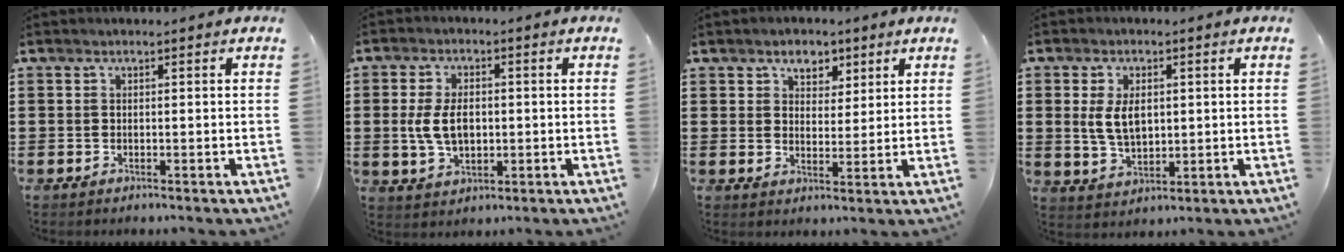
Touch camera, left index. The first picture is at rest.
{"total": 6.2, "force": [0.1, 3.8, 5.0], "torque": [-0.104, 0.004, -0.004]}
{"total": 4.0, "force": [2.6, 2.8, 1.2], "torque": [-0.022, 0.011, 0.041]}
{"total": 5.5, "force": [1.1, 3.3, 4.3], "torque": [-0.092, 0.004, 0.015]}